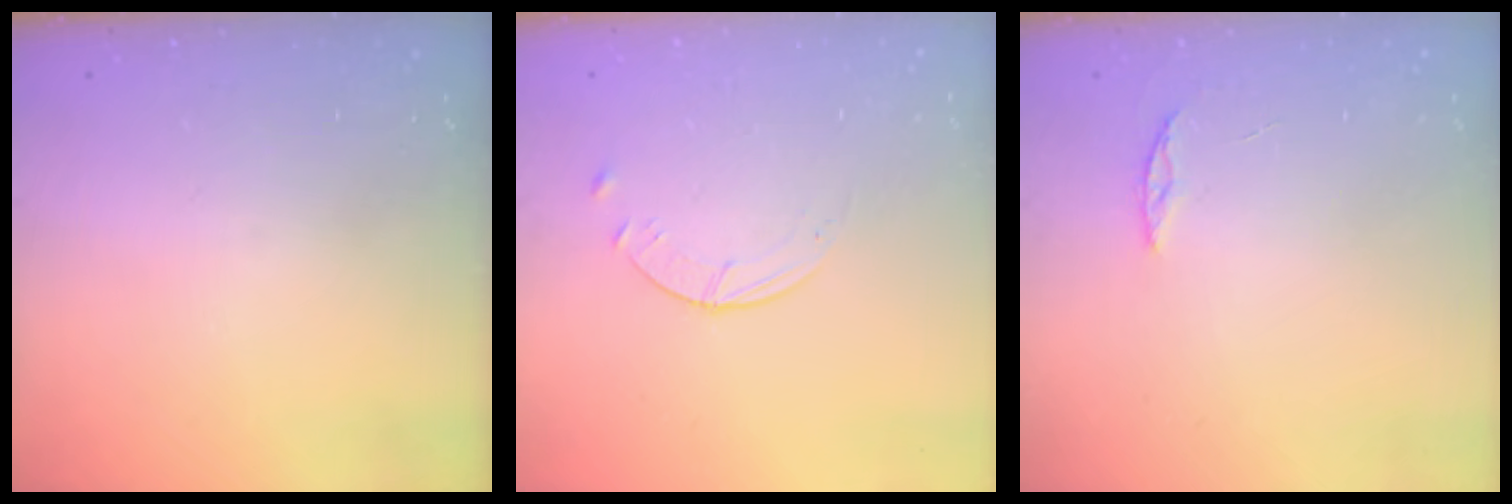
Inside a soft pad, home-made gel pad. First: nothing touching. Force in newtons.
{"total": 2.6, "press": 2.5, "slide": 0.3}
{"total": 2.4, "press": 2.4, "slide": 0.2}